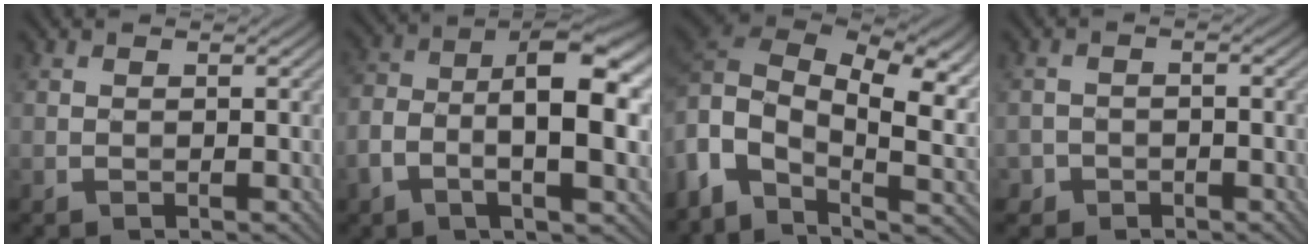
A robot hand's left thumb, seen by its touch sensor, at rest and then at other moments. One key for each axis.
{"total": 11.5, "fx": -2.6, "fy": 5.2, "fz": 10.0, "tx": -0.179, "ty": 0.000, "tz": -0.050}
{"total": 16.8, "fx": 2.6, "fy": 10.4, "fz": 12.9, "tx": -0.284, "ty": -0.026, "tz": 0.072}
{"total": 2.2, "fx": -1.4, "fy": 1.6, "fz": 0.3, "tx": -0.003, "ty": 0.002, "tz": -0.029}